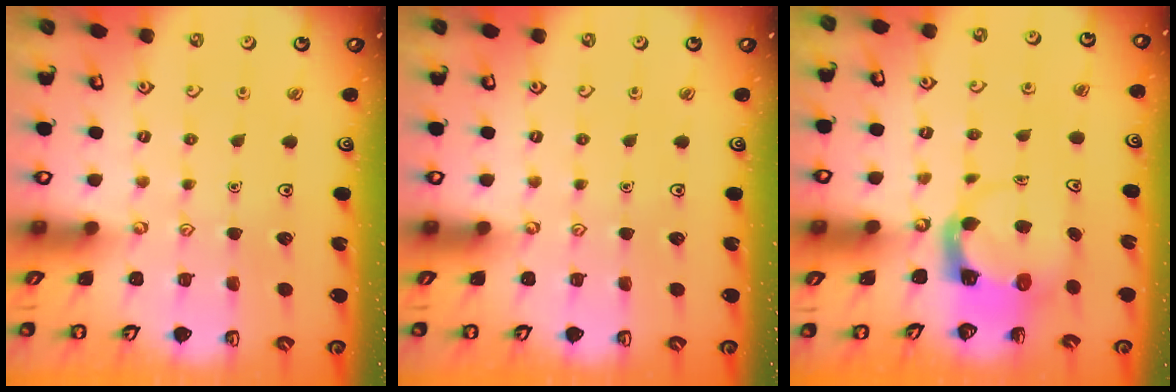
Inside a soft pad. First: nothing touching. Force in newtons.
{"total": 0.0}
{"total": 3.7, "press": 3.6, "slide": 0.6}